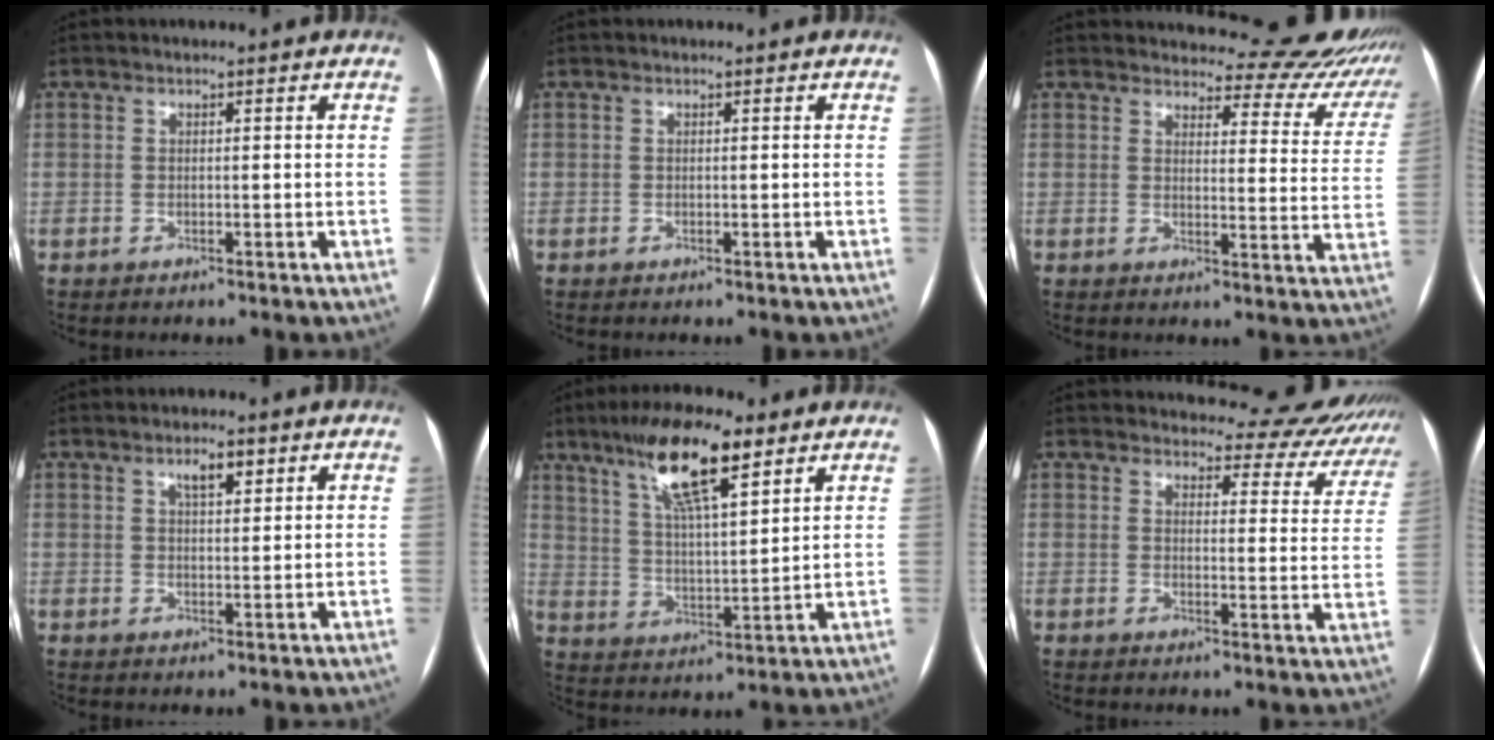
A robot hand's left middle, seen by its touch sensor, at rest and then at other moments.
{"total": 0.0}
{"total": 16.8, "force": [16.5, 2.7, 0.9], "torque": [0.026, -0.100, 0.160]}
{"total": 3.2, "force": [1.8, 1.0, 2.3], "torque": [-0.043, 0.004, 0.031]}
{"total": 13.2, "force": [8.3, 2.4, 10.0], "torque": [-0.184, 0.012, 0.148]}
{"total": 15.4, "force": [15.0, 3.3, 1.1], "torque": [0.025, -0.074, 0.141]}